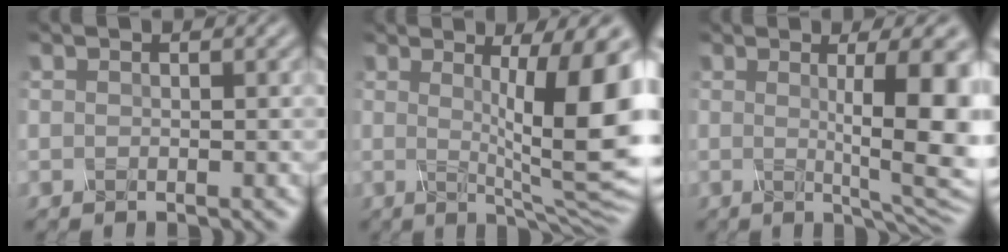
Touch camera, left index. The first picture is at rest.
{"total": 10.9, "force": [1.3, 2.3, 10.6], "torque": [-0.131, -0.006, 0.022]}
{"total": 10.0, "force": [0.7, 2.4, 9.7], "torque": [-0.113, -0.002, 0.012]}